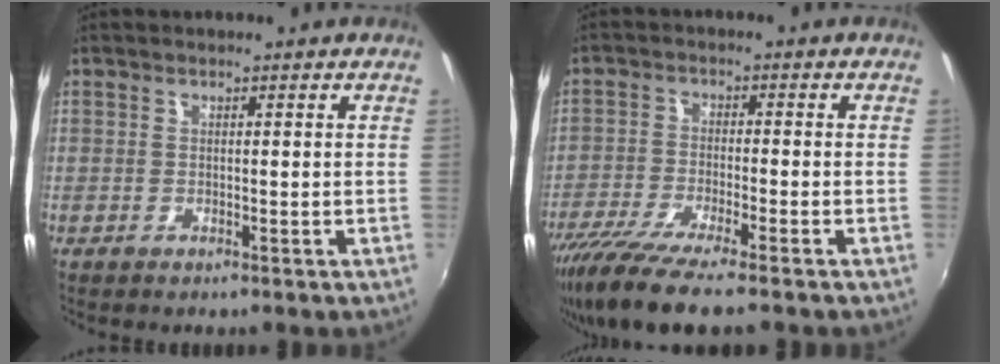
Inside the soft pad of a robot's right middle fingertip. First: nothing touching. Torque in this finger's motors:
{"motor_torque": [1.16, -0.98, 0.30, 0.11]}